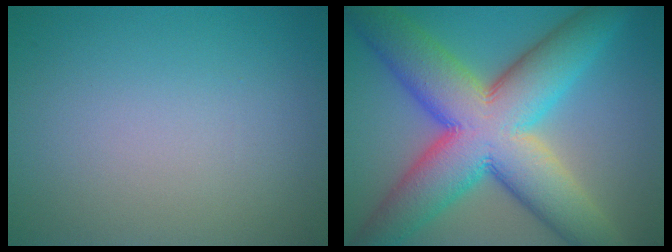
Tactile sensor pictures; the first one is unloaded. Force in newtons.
{"total": 14.6, "press": 14.6, "slide": 0.3}